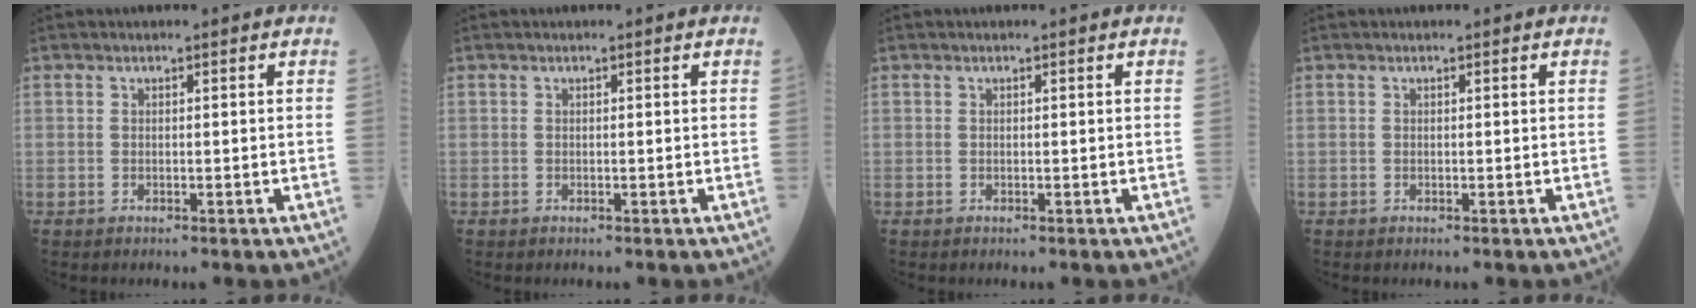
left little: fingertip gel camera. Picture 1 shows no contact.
{"total": 0.0}
{"total": 0.0}
{"total": 0.0}